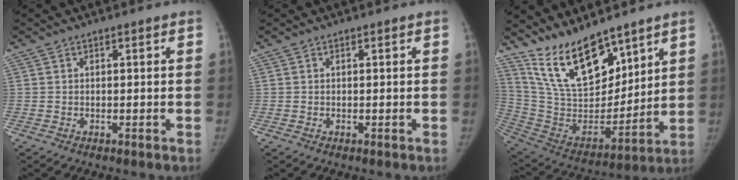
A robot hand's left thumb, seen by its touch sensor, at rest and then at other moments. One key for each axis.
{"total": 0.0}
{"total": 18.6, "fx": 13.8, "fy": 7.5, "fz": 10.1, "tx": -0.135, "ty": -0.083, "tz": 0.270}